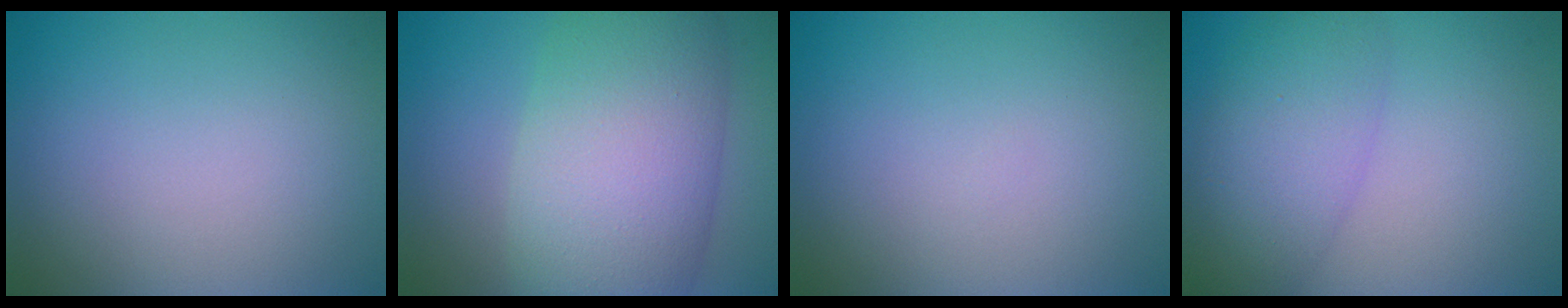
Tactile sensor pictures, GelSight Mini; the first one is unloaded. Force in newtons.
{"total": 11.5, "press": 11.5, "slide": 0.2}
{"total": 0.0}
{"total": 3.9, "press": 3.9, "slide": 0.4}